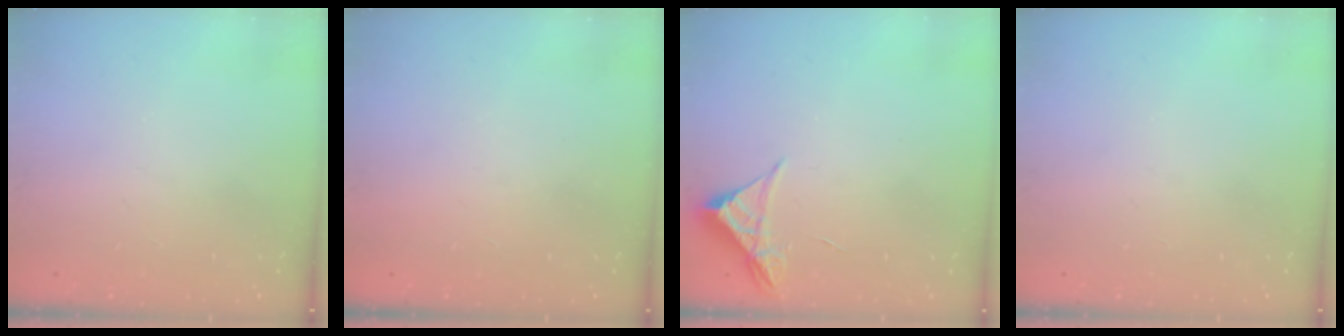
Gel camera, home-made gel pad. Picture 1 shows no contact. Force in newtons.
{"total": 1.5, "press": 1.5, "slide": 0.1}
{"total": 4.2, "press": 4.2, "slide": 0.4}
{"total": 0.0}